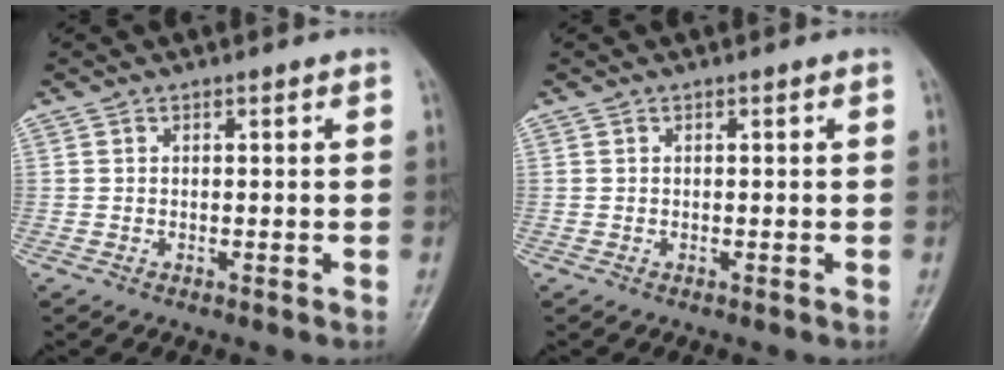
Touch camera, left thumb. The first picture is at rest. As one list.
[{"total": 0.0}]